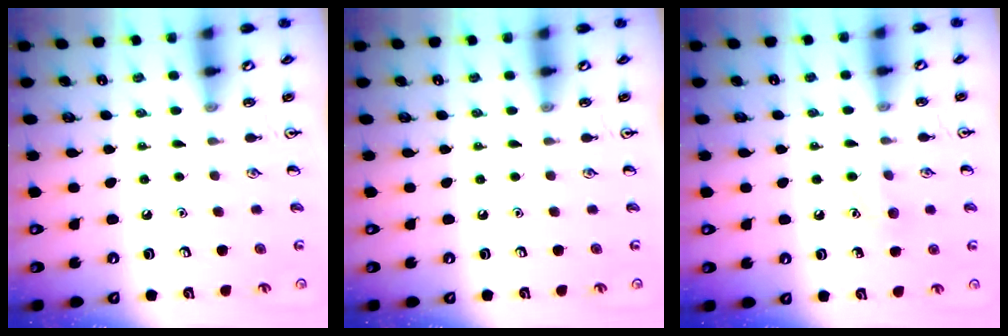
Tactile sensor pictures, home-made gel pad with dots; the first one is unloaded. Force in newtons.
{"total": 0.0}
{"total": 6.5, "press": 6.3, "slide": 1.7}